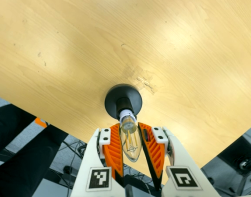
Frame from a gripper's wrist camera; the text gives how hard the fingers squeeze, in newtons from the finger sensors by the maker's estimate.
{"total": 12.5, "left": 11.9, "right": 13.1}